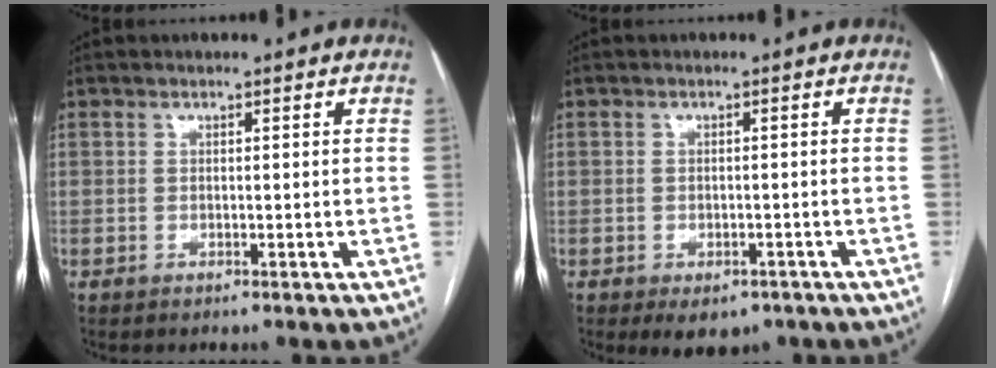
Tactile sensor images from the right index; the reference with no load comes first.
{"total": 4.7, "force": [-3.0, 3.0, 2.0], "torque": [-0.013, 0.001, -0.032]}